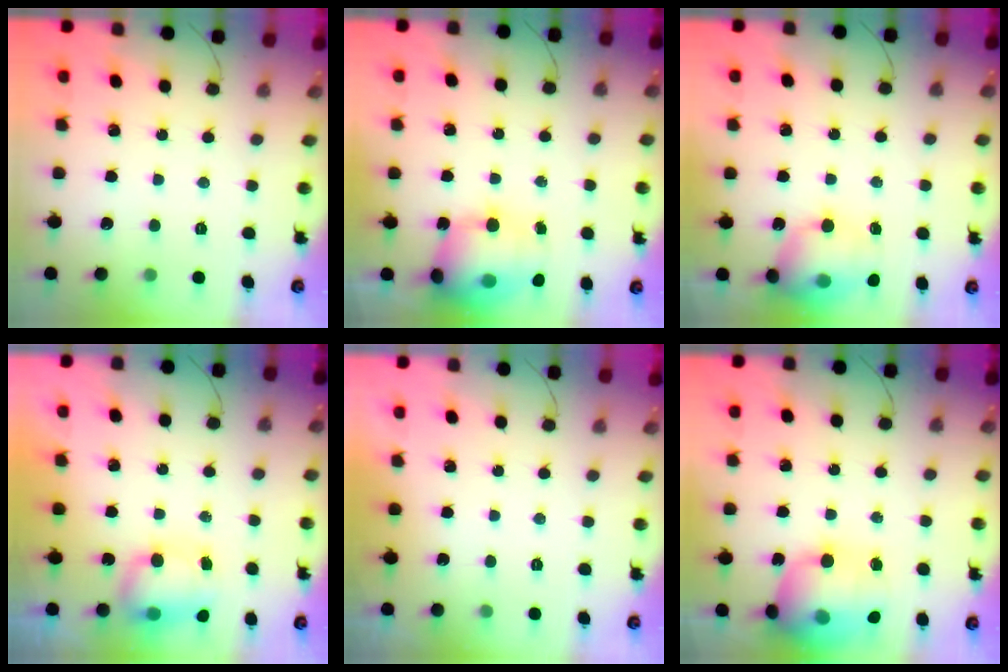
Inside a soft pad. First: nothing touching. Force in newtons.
{"total": 16.9, "press": 16.5, "slide": 3.7}
{"total": 16.0, "press": 15.8, "slide": 2.6}
{"total": 8.7, "press": 8.6, "slide": 1.7}
{"total": 0.0}
{"total": 20.0, "press": 19.7, "slide": 3.2}